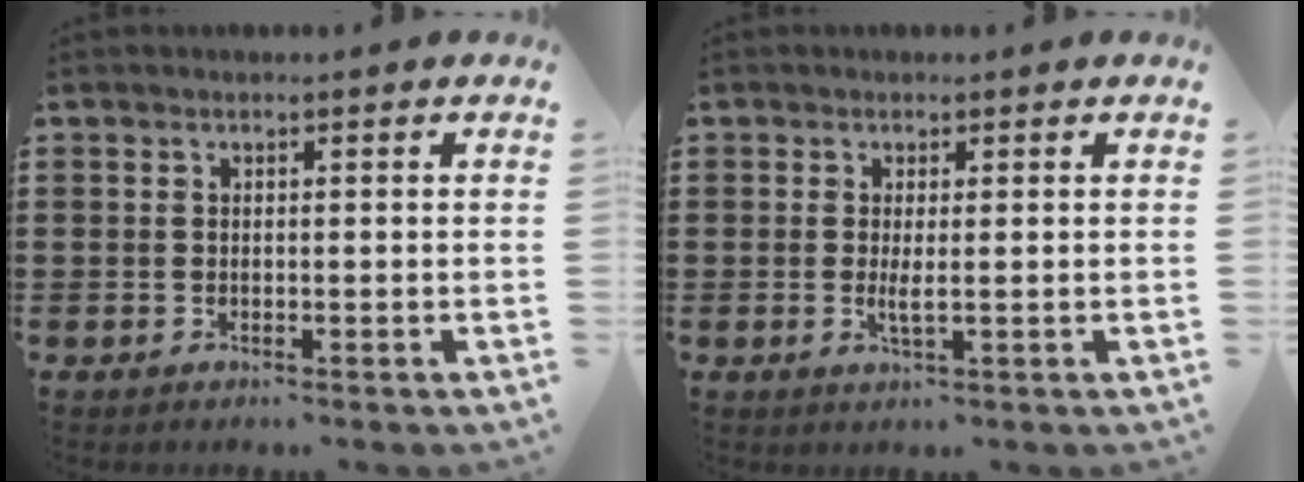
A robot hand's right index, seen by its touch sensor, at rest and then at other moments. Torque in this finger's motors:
{"motor_torque": [2.14, 0.00, 0.00, 0.01]}